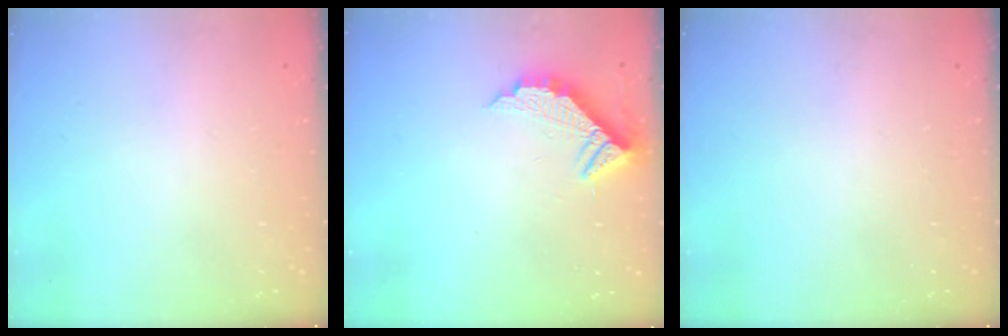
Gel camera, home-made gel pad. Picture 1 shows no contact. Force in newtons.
{"total": 8.9, "press": 8.9, "slide": 0.3}
{"total": 0.0}